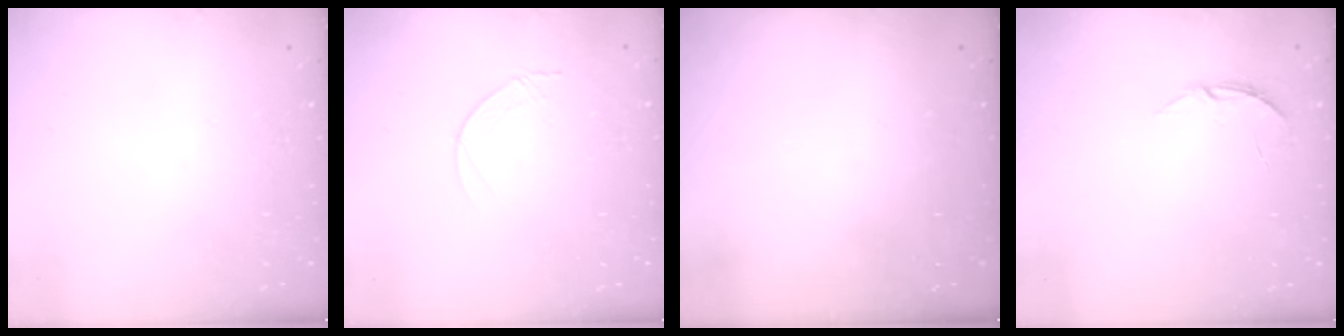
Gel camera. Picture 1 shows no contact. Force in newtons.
{"total": 4.2, "press": 4.2, "slide": 0.5}
{"total": 0.0}
{"total": 3.7, "press": 3.7, "slide": 0.3}